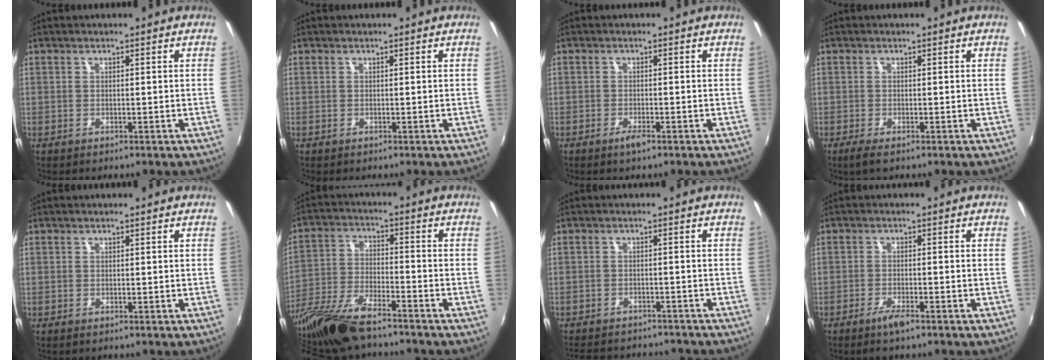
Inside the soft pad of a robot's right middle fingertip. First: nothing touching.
{"total": 0.0}
{"total": 1.9, "force": [-1.3, 0.4, 1.3], "torque": [-0.031, -0.004, -0.028]}
{"total": 1.8, "force": [-1.1, 0.1, 1.5], "torque": [-0.031, -0.007, -0.019]}
{"total": 0.0}
{"total": 17.3, "force": [-13.8, 4.2, 9.5], "torque": [-0.208, -0.042, -0.256]}
{"total": 11.7, "force": [-10.3, 3.6, 4.3], "torque": [-0.097, -0.011, -0.142]}
{"total": 3.2, "force": [-2.3, 0.5, 2.1], "torque": [-0.052, -0.005, -0.047]}